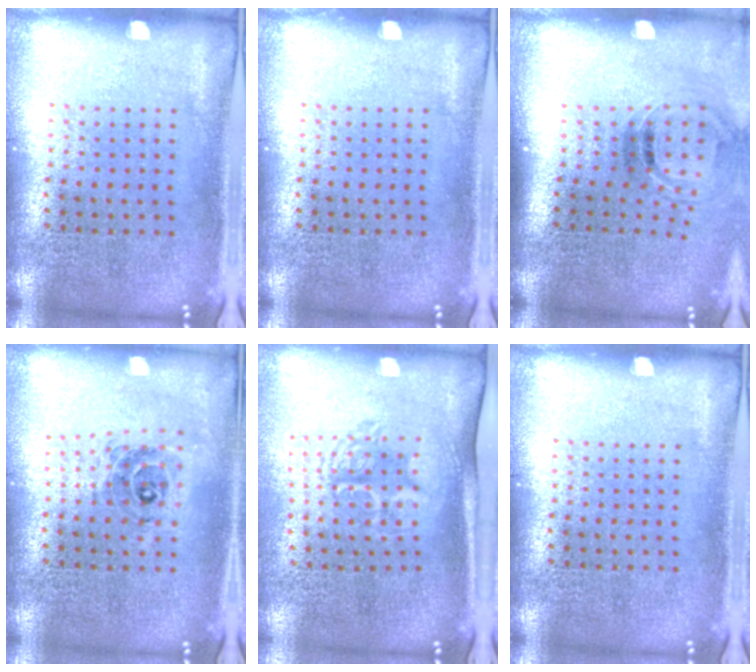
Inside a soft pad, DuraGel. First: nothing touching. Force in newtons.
{"total": 0.0}
{"total": 1.2, "press": 0.9, "slide": 0.8}
{"total": 0.7, "press": 0.7, "slide": 0.1}
{"total": 1.7, "press": 1.4, "slide": 1.1}
{"total": 0.0}